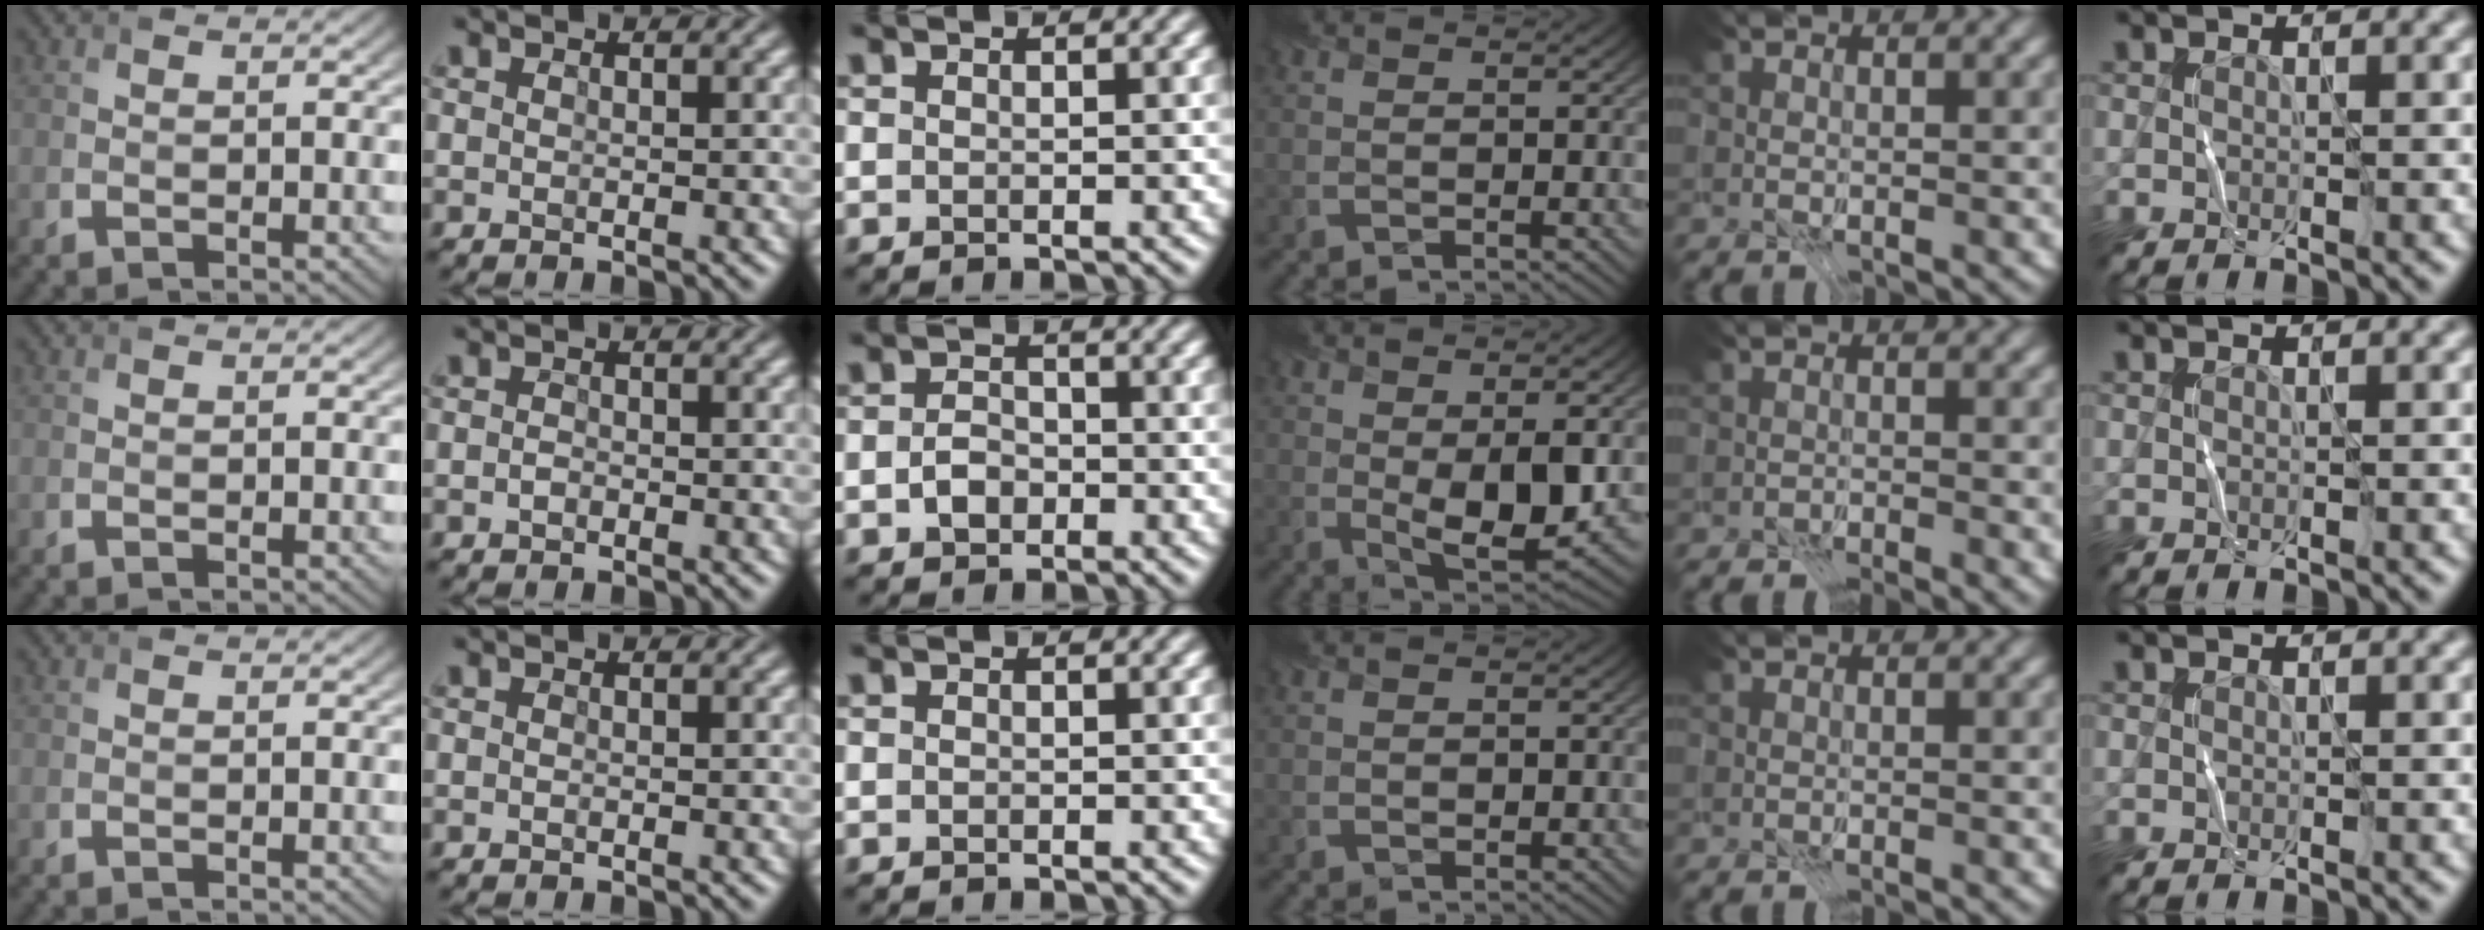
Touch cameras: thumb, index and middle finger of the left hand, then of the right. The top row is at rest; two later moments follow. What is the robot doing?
{"motion": "fold", "object": "coffee filter"}